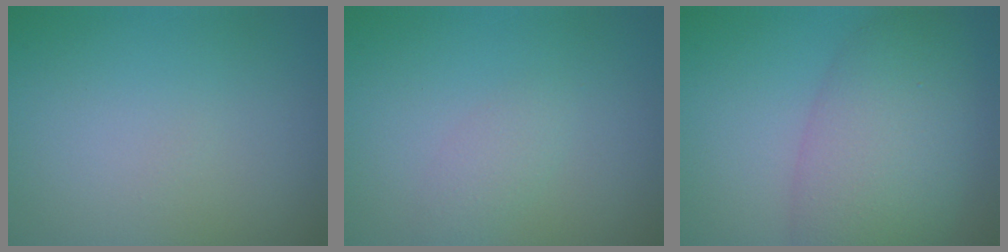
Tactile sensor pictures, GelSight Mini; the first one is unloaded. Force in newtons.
{"total": 1.3, "press": 1.3, "slide": 0.1}
{"total": 7.6, "press": 7.6, "slide": 0.3}